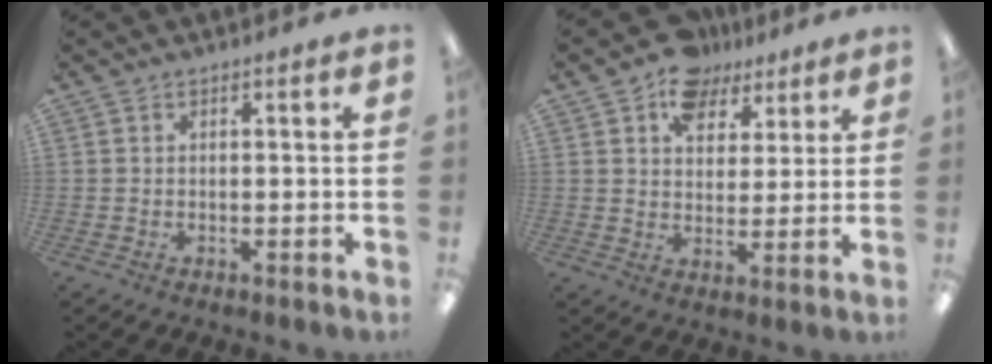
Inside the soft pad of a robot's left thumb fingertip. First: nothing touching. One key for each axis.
{"total": 10.7, "fx": 7.2, "fy": 7.0, "fz": 3.7, "tx": -0.050, "ty": -0.040, "tz": 0.130}